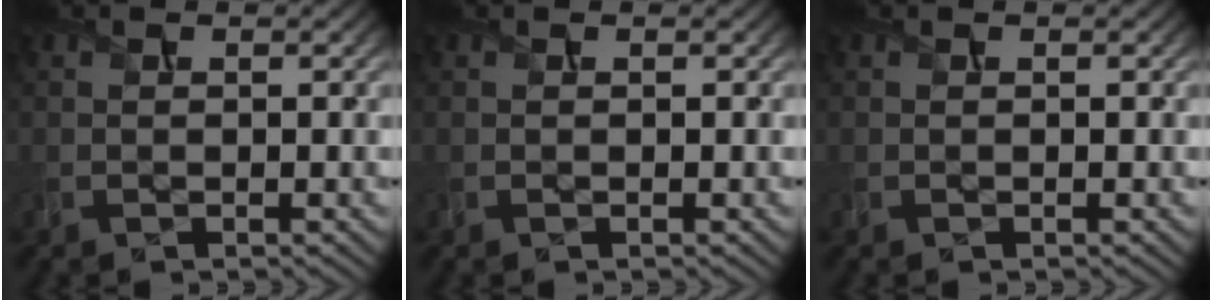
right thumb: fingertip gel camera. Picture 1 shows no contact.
{"total": 0.0}
{"total": 0.0}